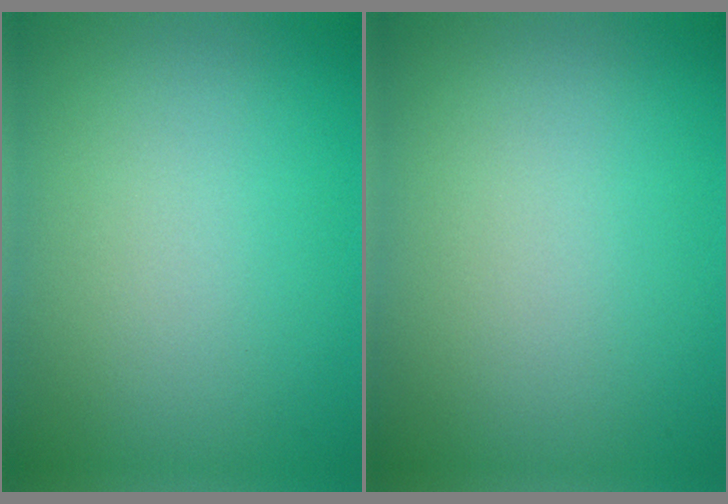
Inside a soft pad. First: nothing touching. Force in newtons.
{"total": 0.0}